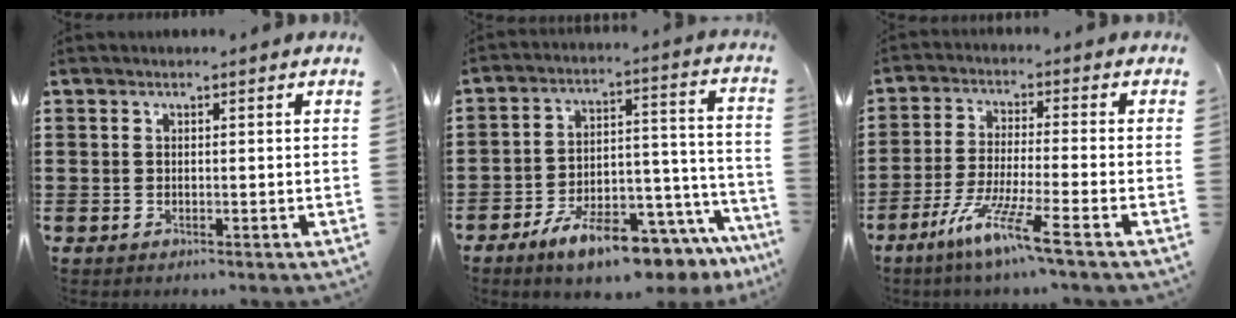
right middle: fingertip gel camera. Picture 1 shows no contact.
{"total": 10.4, "force": [-8.4, 2.2, 5.6], "torque": [-0.090, 0.034, -0.154]}
{"total": 8.0, "force": [-5.7, -0.3, 5.7], "torque": [-0.117, -0.015, -0.110]}